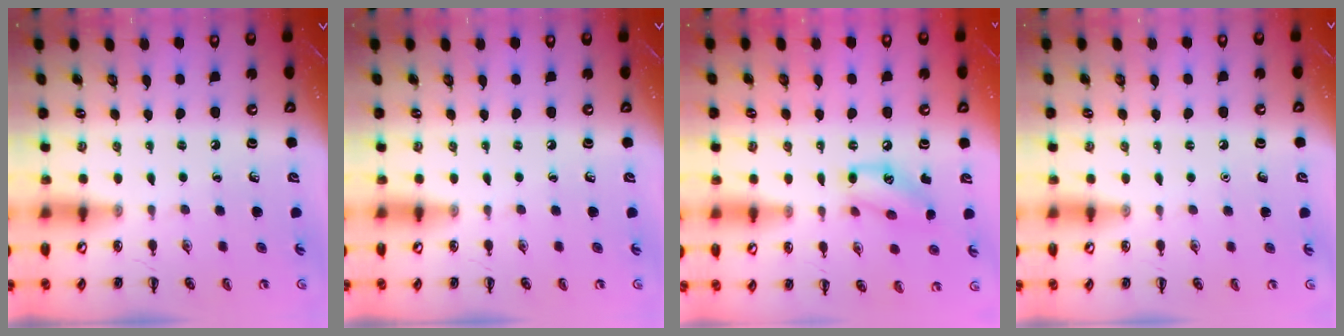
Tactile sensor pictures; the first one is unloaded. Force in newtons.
{"total": 0.0}
{"total": 11.1, "press": 11.0, "slide": 1.4}
{"total": 1.5, "press": 1.5, "slide": 0.1}